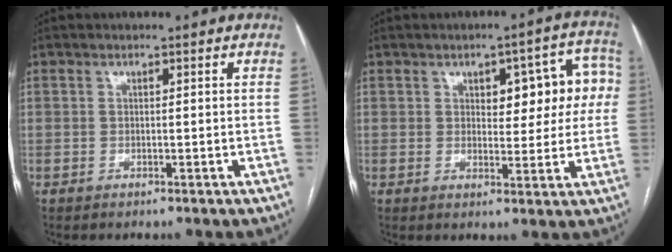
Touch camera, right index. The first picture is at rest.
{"total": 9.4, "force": [2.0, 4.2, 8.1], "torque": [-0.082, 0.033, 0.027]}